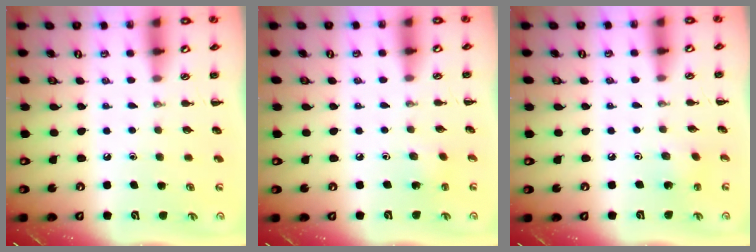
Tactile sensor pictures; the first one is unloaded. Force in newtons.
{"total": 2.0, "press": 1.8, "slide": 0.7}
{"total": 1.5, "press": 1.5, "slide": 0.5}